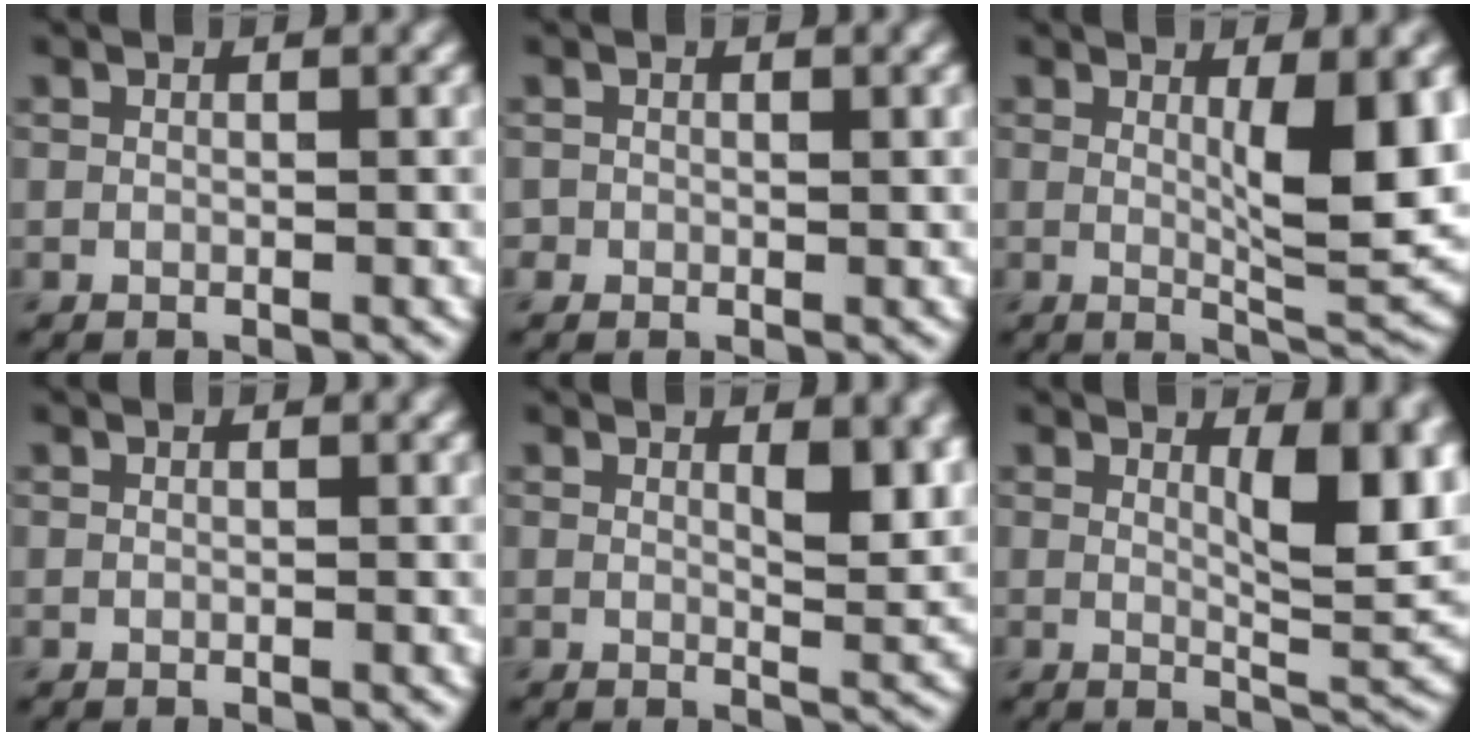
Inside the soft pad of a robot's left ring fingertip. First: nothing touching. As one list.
[{"total": 0.7, "force": [0.1, 0.6, 0.5], "torque": [-0.004, -0.003, 0.000]}, {"total": 7.5, "force": [1.0, 1.7, 7.2], "torque": [-0.098, -0.012, 0.022]}, {"total": 0.0}, {"total": 3.6, "force": [1.3, 1.0, 3.2], "torque": [-0.045, -0.006, 0.023]}, {"total": 6.6, "force": [1.9, 2.0, 6.0], "torque": [-0.082, -0.010, 0.035]}]